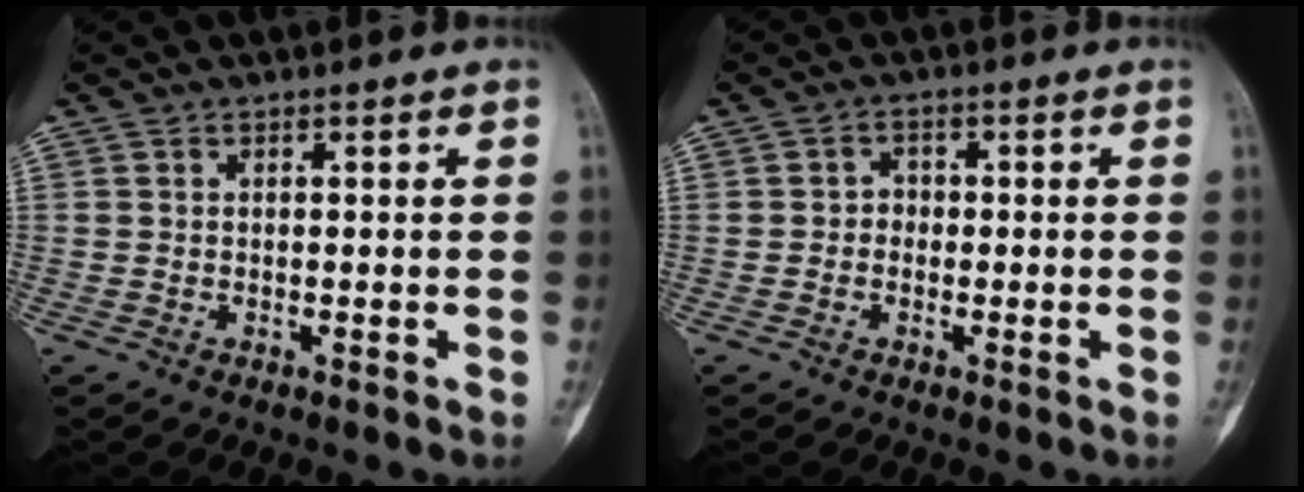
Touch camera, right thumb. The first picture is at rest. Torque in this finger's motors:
{"motor_torque": [-0.68, 0.08, 0.33, -0.23, -0.04]}